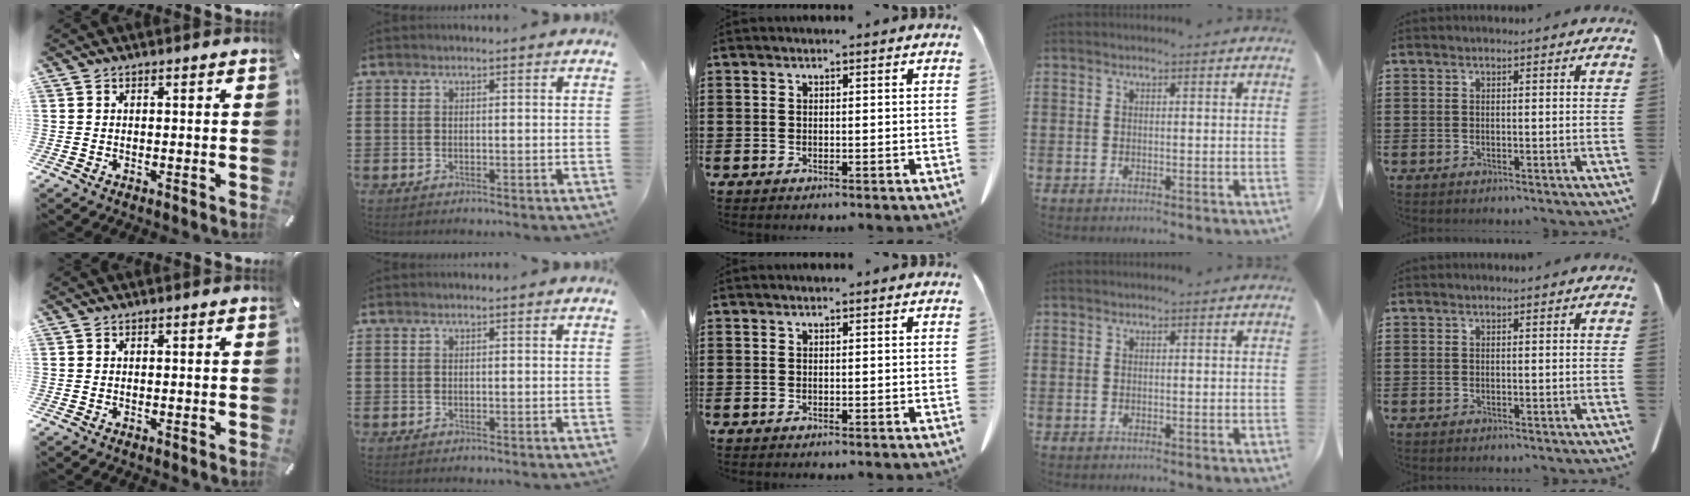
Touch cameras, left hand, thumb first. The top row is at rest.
{}